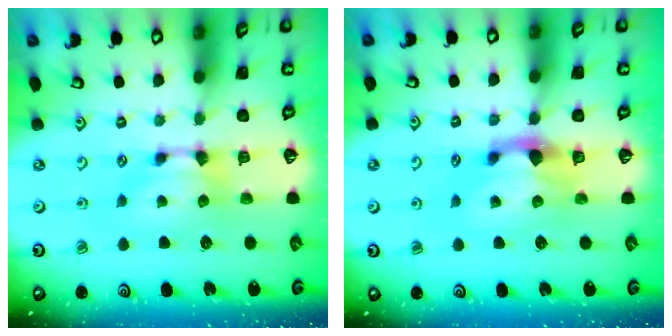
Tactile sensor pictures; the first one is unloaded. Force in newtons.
{"total": 2.2, "press": 1.7, "slide": 1.4}